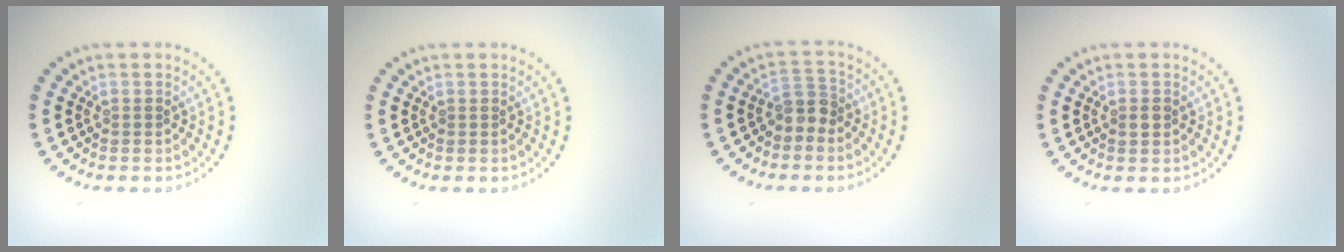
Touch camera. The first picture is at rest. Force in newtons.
{"total": 0.0}
{"total": 2.1, "press": 1.6, "slide": 1.4}
{"total": 1.2, "press": 1.2, "slide": 0.1}